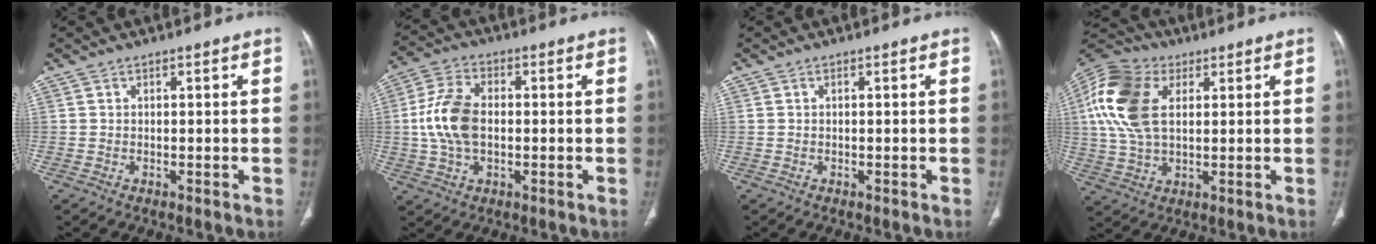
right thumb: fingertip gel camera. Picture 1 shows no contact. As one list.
[{"total": 10.7, "force": [-0.1, 6.6, 8.4], "torque": [-0.174, 0.014, -0.004]}, {"total": 0.0}, {"total": 15.8, "force": [4.0, 9.8, 11.8], "torque": [-0.244, 0.008, 0.072]}]